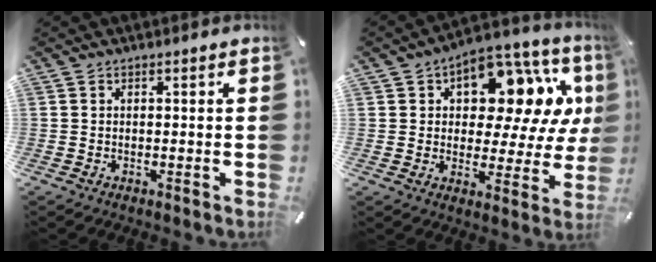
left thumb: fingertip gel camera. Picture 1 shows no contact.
{"total": 16.2, "force": [7.3, 9.3, 11.1], "torque": [-0.153, -0.052, 0.124]}